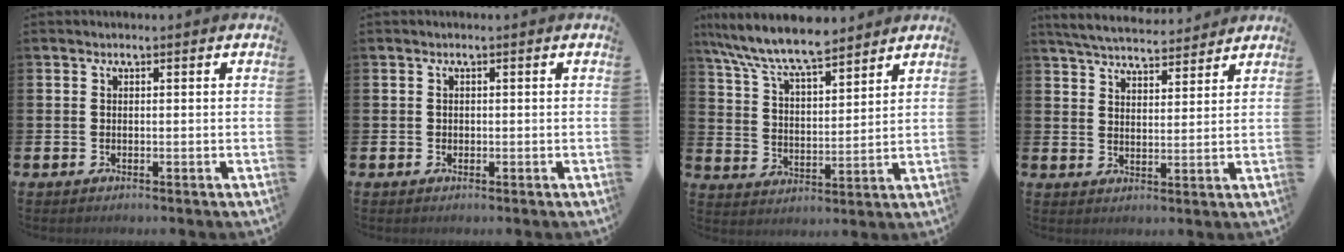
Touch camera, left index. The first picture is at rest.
{"total": 0.5, "force": [0.0, 0.5, 0.1], "torque": [0.004, 0.005, -0.002]}
{"total": 8.6, "force": [7.8, 1.4, 3.3], "torque": [-0.099, -0.039, 0.140]}
{"total": 5.4, "force": [5.3, 0.8, 0.8], "torque": [-0.032, -0.029, 0.094]}